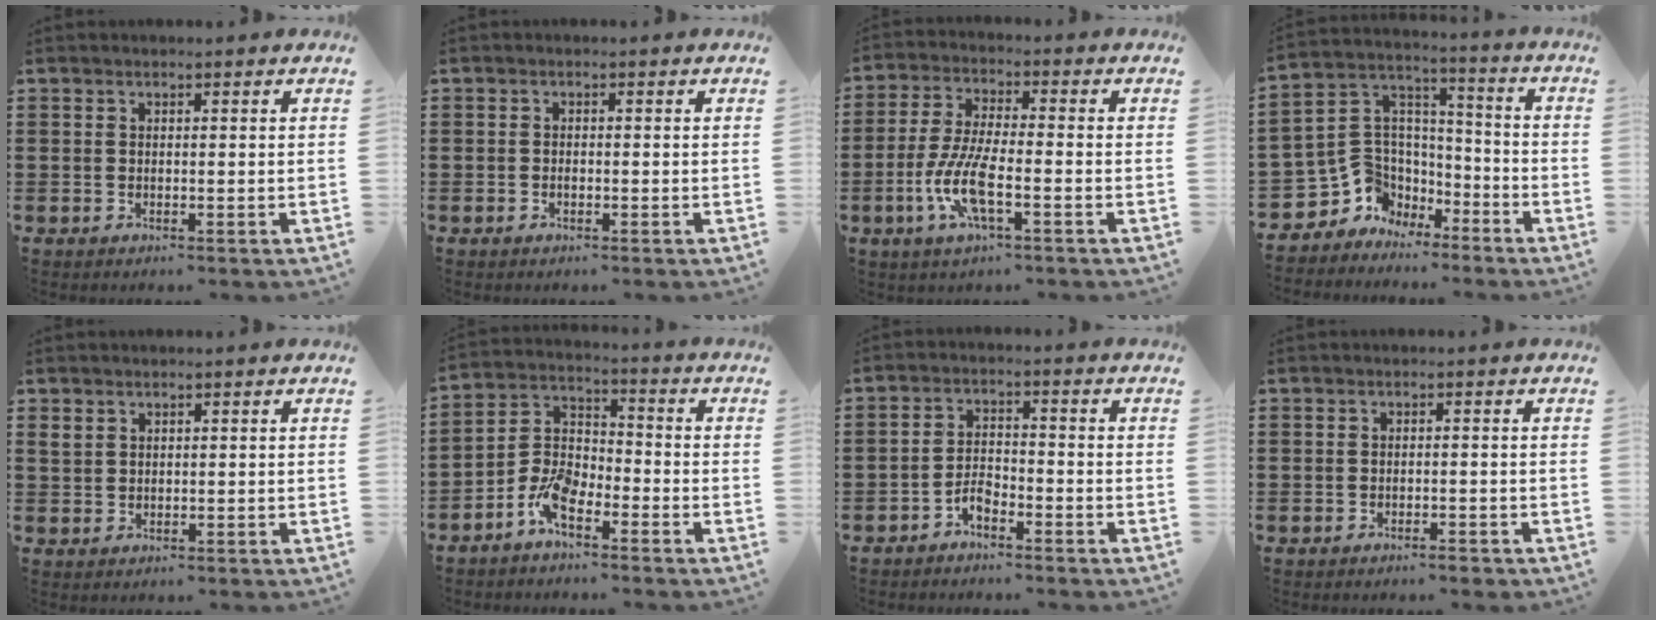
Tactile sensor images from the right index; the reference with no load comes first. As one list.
[{"total": 0.7, "force": [-0.5, 0.2, 0.4], "torque": [-0.010, -0.004, -0.008]}, {"total": 8.4, "force": [-3.3, 2.2, 7.4], "torque": [-0.170, -0.014, -0.066]}, {"total": 7.1, "force": [-2.4, 6.6, 0.8], "torque": [-0.065, -0.005, -0.046]}, {"total": 1.4, "force": [1.2, 0.7, 0.4], "torque": [-0.011, 0.000, 0.023]}, {"total": 6.6, "force": [-4.4, 3.1, 3.9], "torque": [-0.099, 0.008, -0.090]}, {"total": 3.1, "force": [-2.4, 1.1, 1.5], "torque": [-0.039, 0.005, -0.051]}, {"total": 1.5, "force": [-1.2, 0.2, 0.8], "torque": [-0.016, -0.002, -0.022]}]